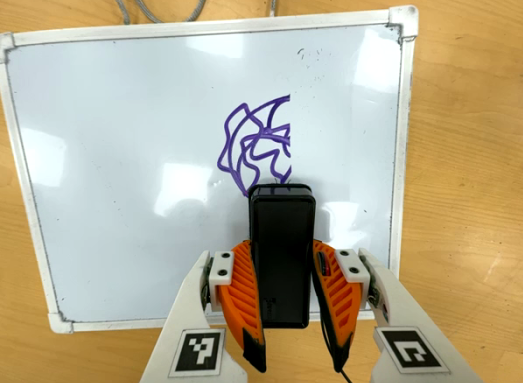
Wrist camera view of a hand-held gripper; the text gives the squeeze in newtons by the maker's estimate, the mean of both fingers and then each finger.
{"total": 8.8, "left": 6.4, "right": 11.3}